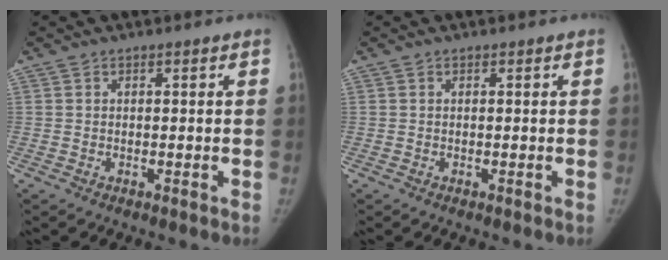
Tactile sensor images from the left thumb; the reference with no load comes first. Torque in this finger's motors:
{"motor_torque": [-0.05, 0.00, 0.12, -0.12, 0.01]}